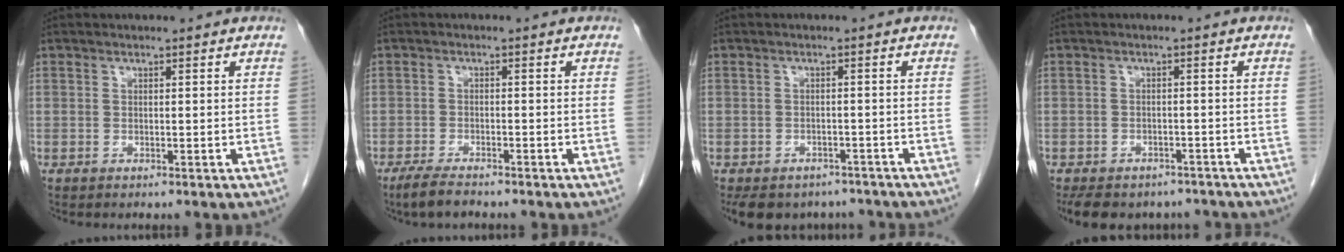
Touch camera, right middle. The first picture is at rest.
{"total": 3.5, "force": [-2.9, 0.6, 1.9], "torque": [-0.045, -0.008, -0.051]}
{"total": 10.5, "force": [-8.5, 5.7, 2.7], "torque": [-0.048, 0.005, -0.100]}
{"total": 10.9, "force": [-8.9, 5.4, 3.3], "torque": [-0.060, 0.002, -0.108]}